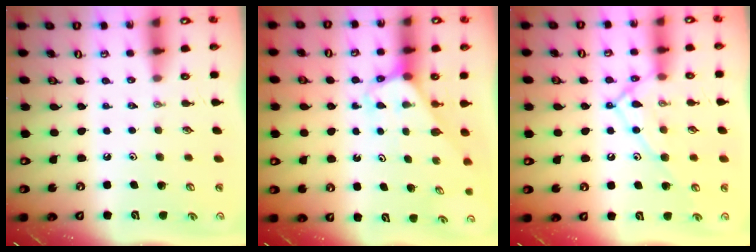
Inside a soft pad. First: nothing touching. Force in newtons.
{"total": 3.2, "press": 3.2, "slide": 0.2}
{"total": 12.7, "press": 12.6, "slide": 1.1}